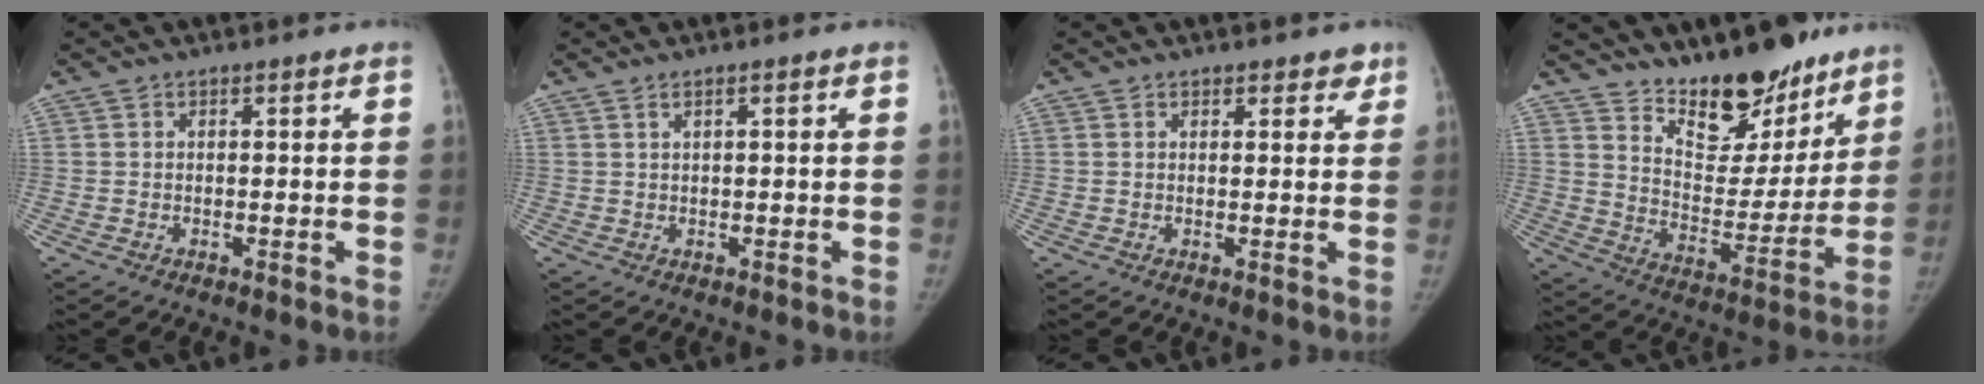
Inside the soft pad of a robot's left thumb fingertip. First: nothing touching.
{"total": 0.6, "force": [0.4, 0.0, 0.3], "torque": [-0.009, 0.003, 0.010]}
{"total": 2.6, "force": [2.0, 1.5, 0.9], "torque": [0.019, -0.008, 0.020]}
{"total": 17.3, "force": [13.5, 7.5, 7.8], "torque": [-0.054, -0.107, 0.216]}